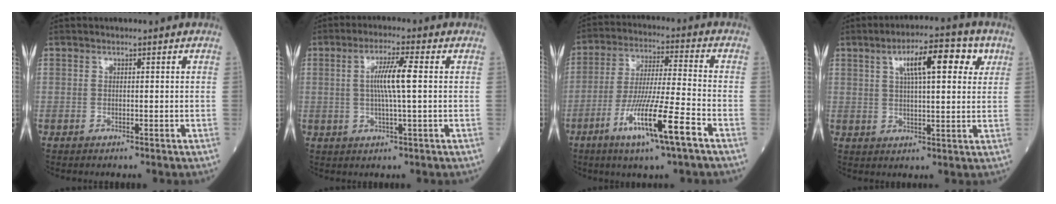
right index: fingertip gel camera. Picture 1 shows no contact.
{"total": 6.0, "force": [0.6, -0.2, 5.9], "torque": [-0.111, 0.001, 0.011]}
{"total": 12.5, "force": [-6.2, -0.4, 10.9], "torque": [-0.206, -0.020, -0.112]}
{"total": 10.0, "force": [4.0, 2.8, 8.7], "torque": [-0.134, 0.023, 0.058]}